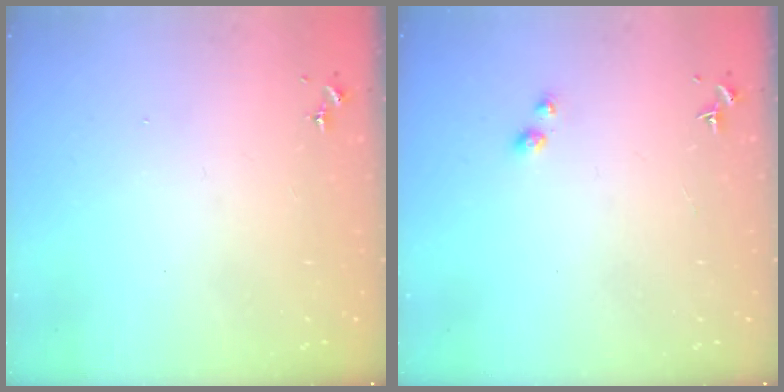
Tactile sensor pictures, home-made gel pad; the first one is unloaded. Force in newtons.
{"total": 2.9, "press": 2.8, "slide": 0.4}